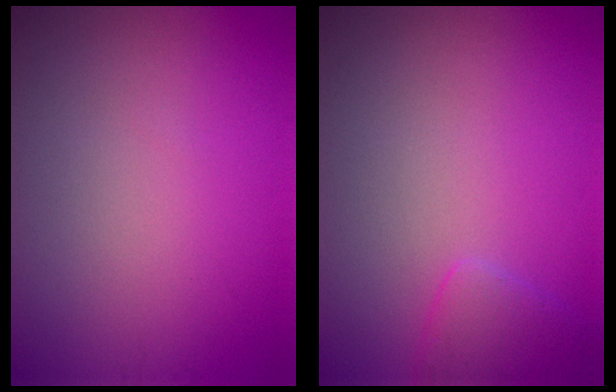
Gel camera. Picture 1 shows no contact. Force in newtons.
{"total": 1.9, "press": 1.9, "slide": 0.1}